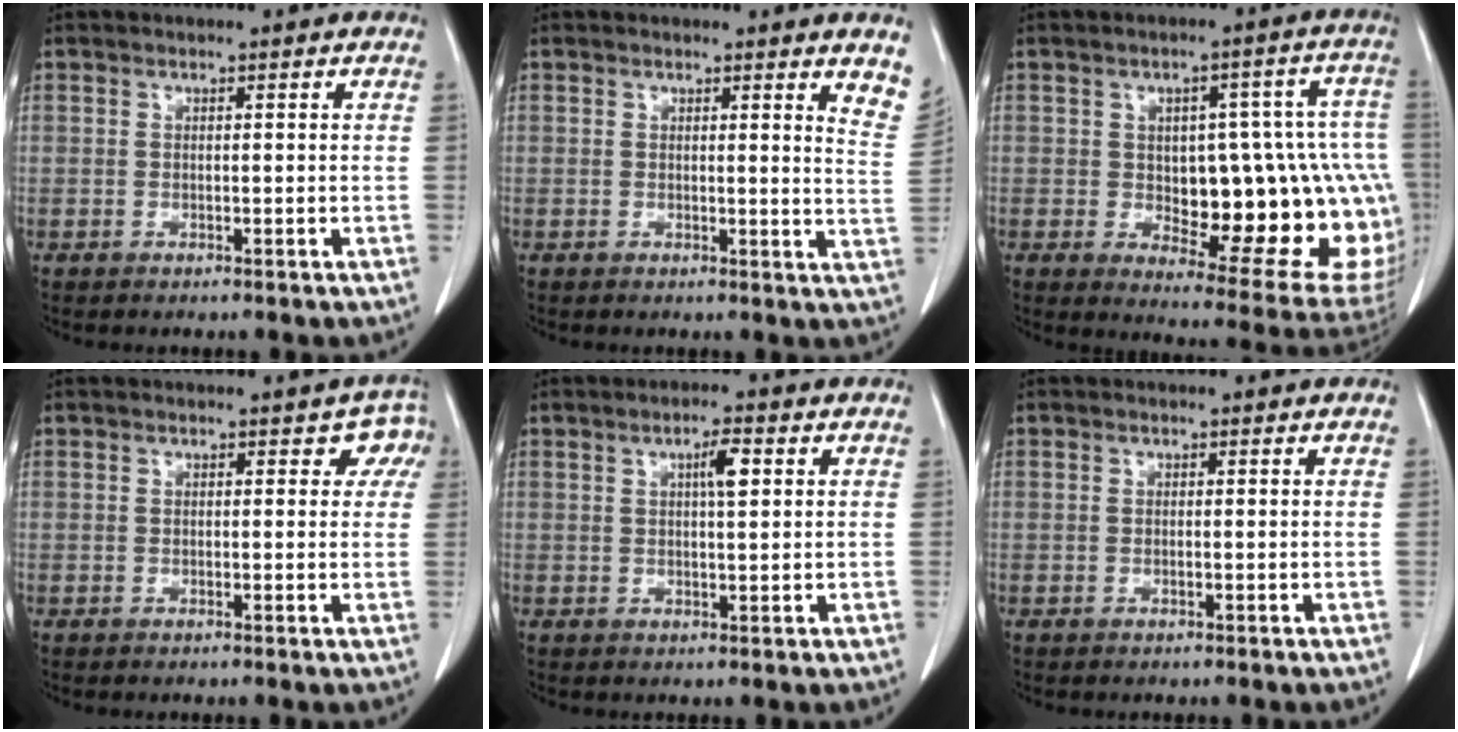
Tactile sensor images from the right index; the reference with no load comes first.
{"total": 4.9, "force": [3.9, 0.1, 3.0], "torque": [-0.033, -0.024, 0.018]}
{"total": 22.3, "force": [-2.1, 7.9, 20.7], "torque": [-0.180, 0.034, 0.007]}
{"total": 2.6, "force": [1.3, 1.8, 1.3], "torque": [0.006, 0.004, 0.000]}
{"total": 3.4, "force": [1.1, 0.5, 3.2], "torque": [-0.054, 0.003, 0.017]}
{"total": 0.0}